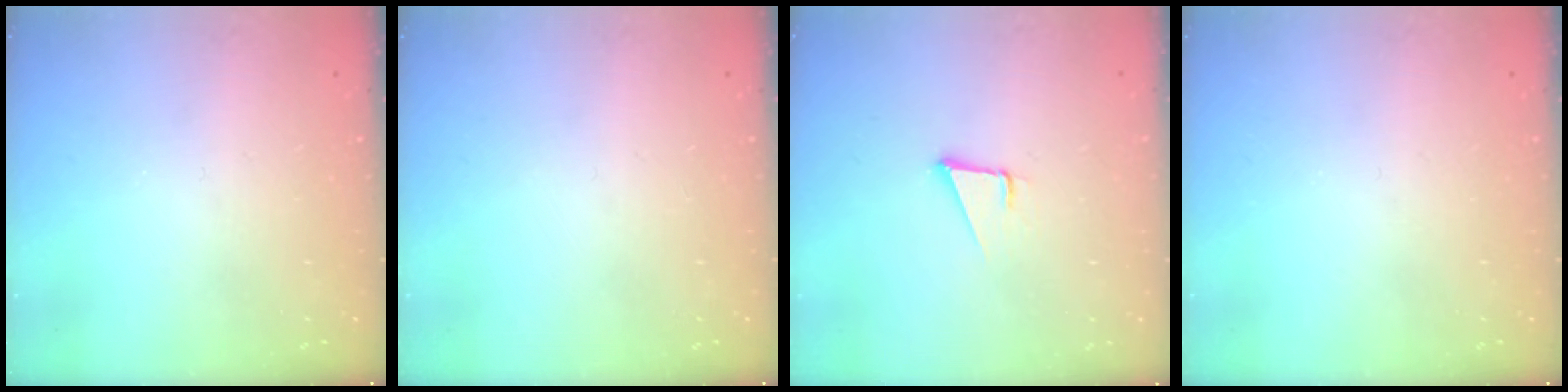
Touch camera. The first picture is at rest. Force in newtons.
{"total": 0.0}
{"total": 3.6, "press": 2.7, "slide": 2.4}
{"total": 0.0}